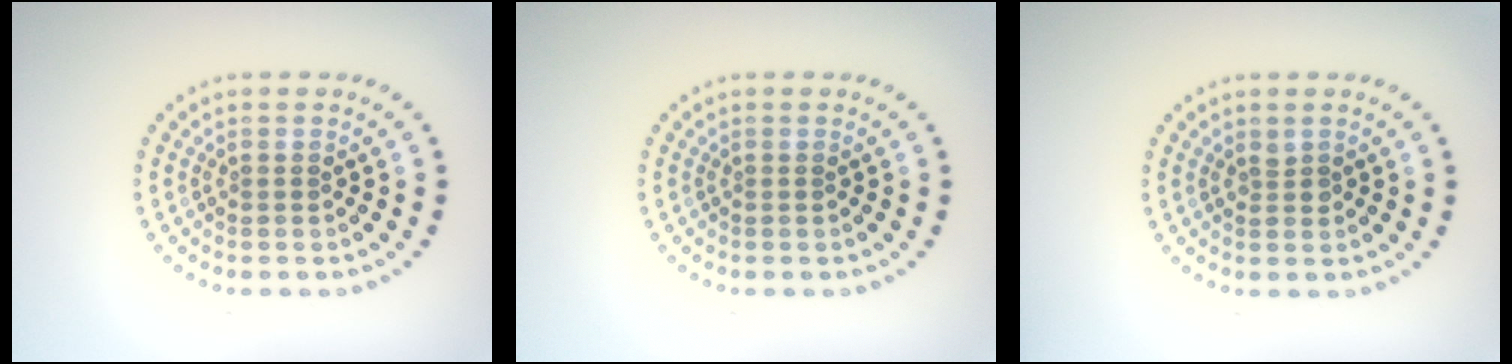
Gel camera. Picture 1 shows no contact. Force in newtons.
{"total": 0.0}
{"total": 0.7, "press": 0.7, "slide": 0.1}